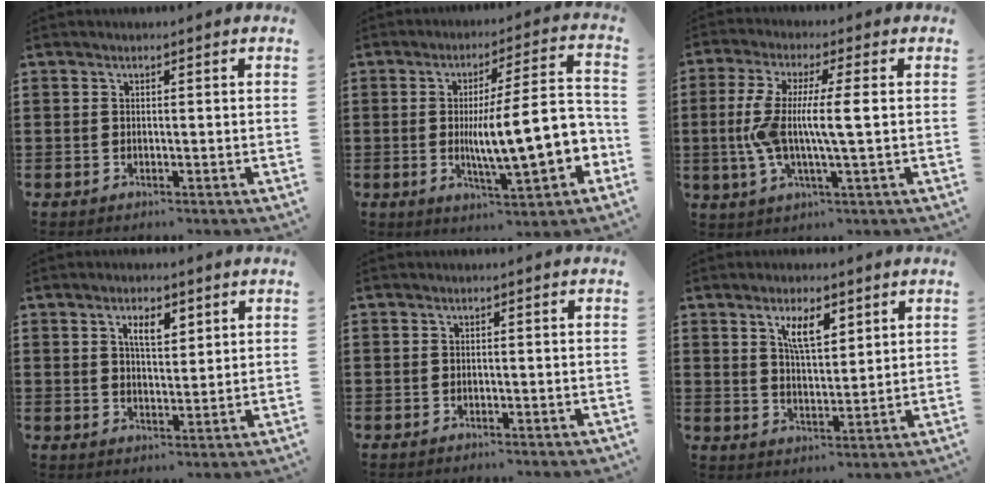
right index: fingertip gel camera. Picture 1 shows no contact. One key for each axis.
{"total": 14.5, "fx": -2.5, "fy": 3.9, "fz": 13.7, "tx": -0.194, "ty": -0.013, "tz": -0.046}
{"total": 8.5, "fx": -0.3, "fy": 1.1, "fz": 8.4, "tx": -0.180, "ty": -0.013, "tz": -0.017}
{"total": 4.0, "fx": 2.1, "fy": 1.6, "fz": 3.0, "tx": -0.057, "ty": 0.005, "tz": 0.034}
{"total": 0.7, "fx": -0.7, "fy": 0.0, "fz": 0.1, "tx": -0.004, "ty": -0.003, "tz": -0.014}
{"total": 6.0, "fx": 3.1, "fy": 2.2, "fz": 4.7, "tx": -0.084, "ty": 0.000, "tz": 0.050}